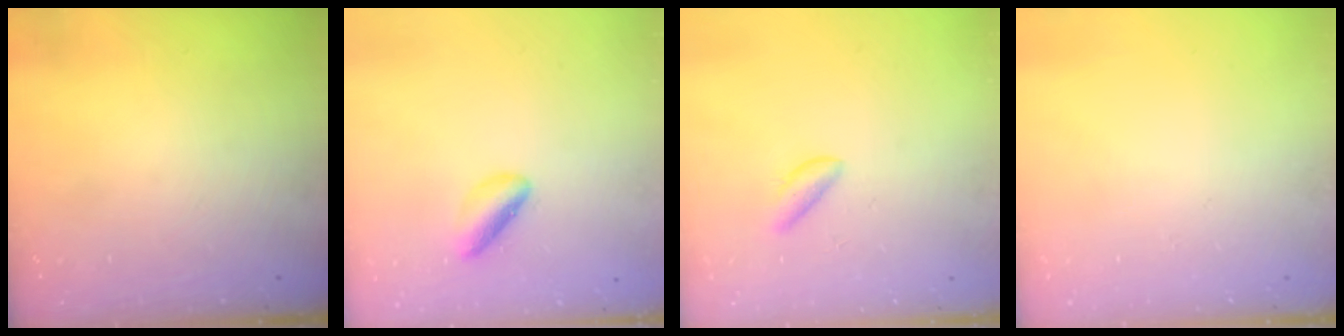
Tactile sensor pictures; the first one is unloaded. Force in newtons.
{"total": 4.0, "press": 4.0, "slide": 0.7}
{"total": 2.7, "press": 2.7, "slide": 0.3}
{"total": 0.0}